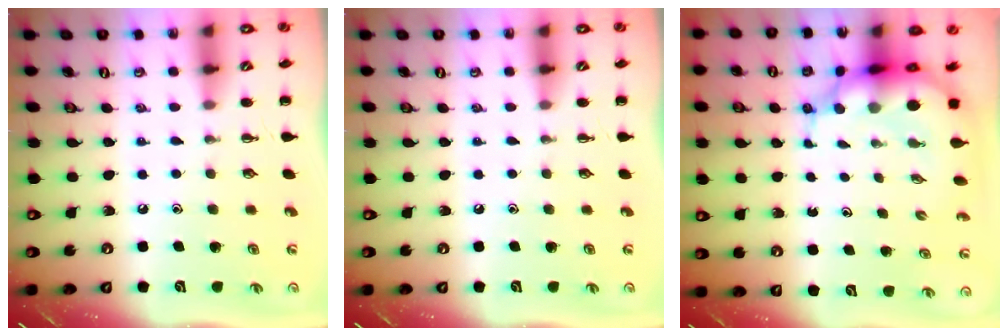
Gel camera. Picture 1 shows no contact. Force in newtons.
{"total": 0.0}
{"total": 8.7, "press": 8.4, "slide": 2.2}